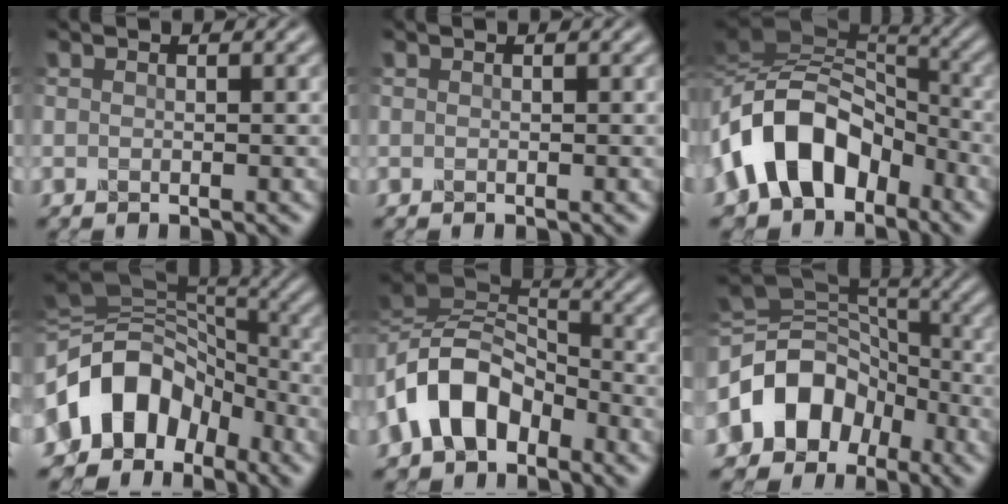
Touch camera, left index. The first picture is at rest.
{"total": 0.0}
{"total": 8.9, "force": [-2.8, 6.1, 5.9], "torque": [-0.104, 0.024, -0.064]}
{"total": 10.1, "force": [-3.5, 7.5, 5.7], "torque": [-0.108, 0.025, -0.082]}
{"total": 7.1, "force": [-3.0, 4.6, 4.5], "torque": [-0.088, 0.019, -0.070]}
{"total": 8.3, "force": [-3.2, 6.6, 3.9], "torque": [-0.071, 0.022, -0.079]}